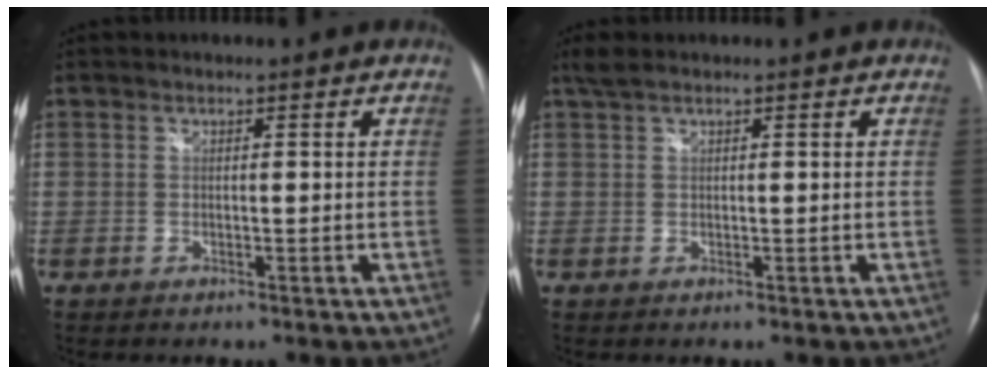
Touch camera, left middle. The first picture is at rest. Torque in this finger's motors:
{"motor_torque": [0.25, -0.11, 0.09, 0.02]}